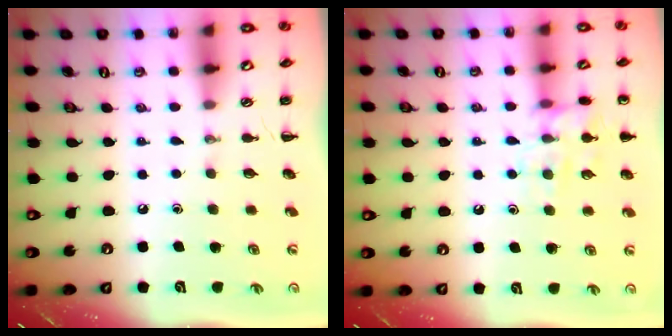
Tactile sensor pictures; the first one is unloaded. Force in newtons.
{"total": 12.1, "press": 12.0, "slide": 1.0}